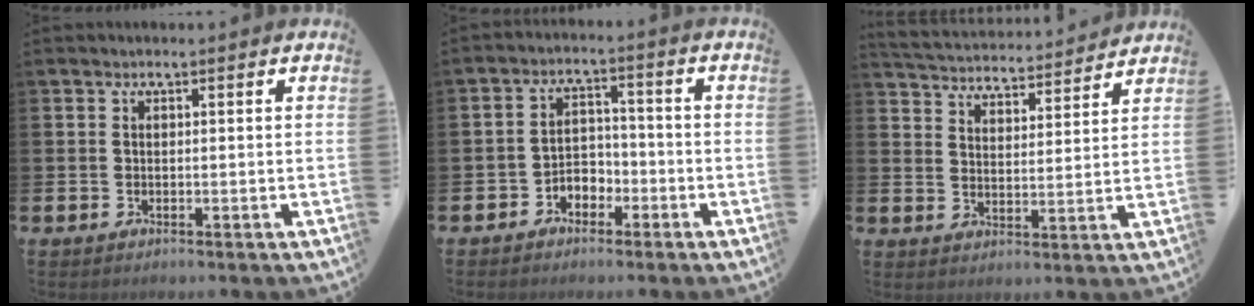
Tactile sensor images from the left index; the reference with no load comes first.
{"total": 2.9, "force": [-2.2, 1.8, 0.5], "torque": [-0.021, 0.004, -0.052]}
{"total": 4.4, "force": [4.3, 0.6, 0.0], "torque": [-0.027, -0.037, 0.073]}